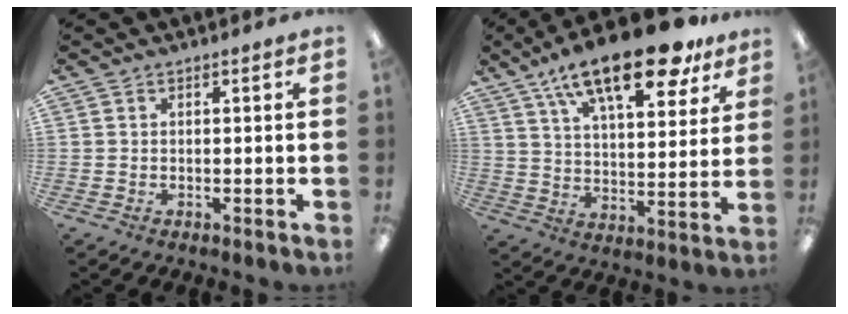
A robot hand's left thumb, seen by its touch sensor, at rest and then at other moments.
{"total": 20.4, "force": [13.7, 7.3, 13.2], "torque": [-0.210, -0.071, 0.226]}